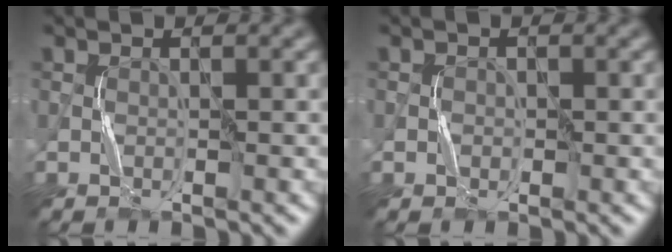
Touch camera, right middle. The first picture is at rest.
{"total": 0.7, "force": [-0.2, 0.6, 0.1], "torque": [0.003, -0.001, -0.004]}